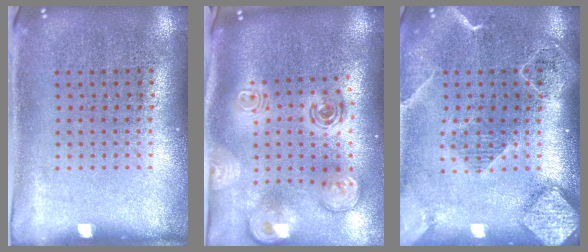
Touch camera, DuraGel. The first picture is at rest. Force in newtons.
{"total": 3.1, "press": 2.1, "slide": 2.3}
{"total": 2.2, "press": 1.9, "slide": 1.1}